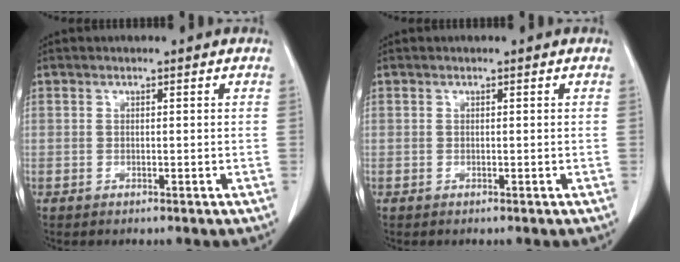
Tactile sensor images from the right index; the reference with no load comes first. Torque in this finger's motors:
{"motor_torque": [-0.01, 0.01, 0.00, 0.00]}